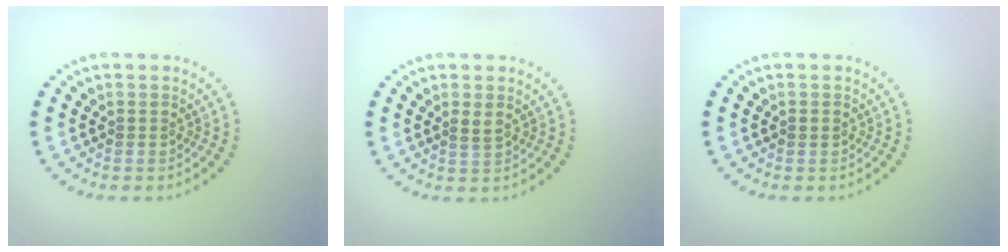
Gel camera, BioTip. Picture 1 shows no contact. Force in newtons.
{"total": 1.0, "press": 0.9, "slide": 0.4}
{"total": 0.8, "press": 0.8, "slide": 0.1}